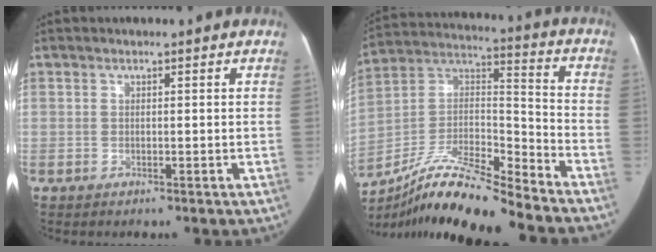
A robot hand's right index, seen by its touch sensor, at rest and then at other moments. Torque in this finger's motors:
{"motor_torque": [0.90, -1.24, -0.29, -0.21]}